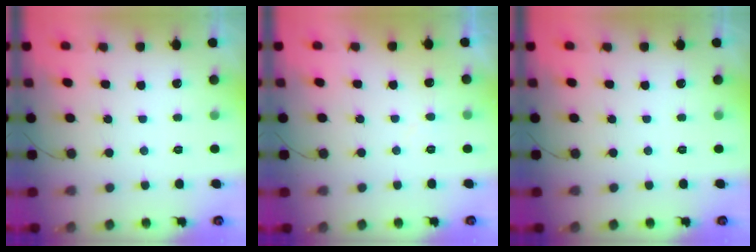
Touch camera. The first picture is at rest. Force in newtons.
{"total": 3.8, "press": 3.8, "slide": 0.2}
{"total": 0.0}